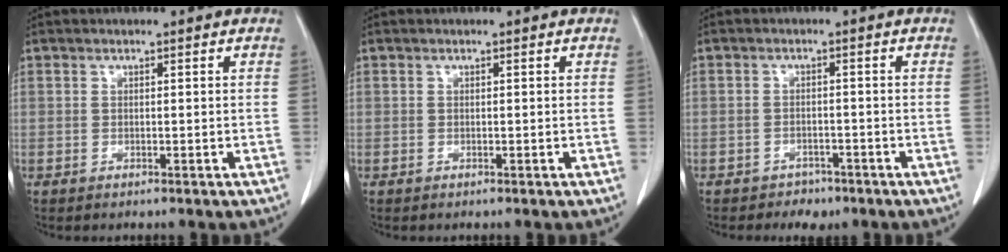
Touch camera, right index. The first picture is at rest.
{"total": 0.0}
{"total": 3.0, "force": [-2.3, 1.8, 0.8], "torque": [-0.014, 0.005, -0.028]}